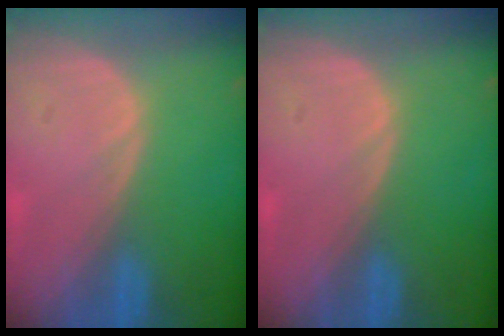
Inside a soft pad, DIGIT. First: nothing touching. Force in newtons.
{"total": 0.0}